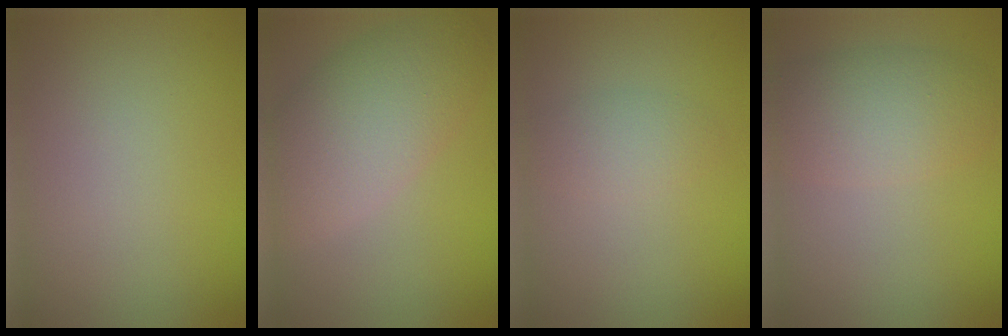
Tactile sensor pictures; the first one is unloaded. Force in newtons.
{"total": 7.0, "press": 7.0, "slide": 0.3}
{"total": 1.8, "press": 1.8, "slide": 0.0}
{"total": 4.6, "press": 4.6, "slide": 0.3}